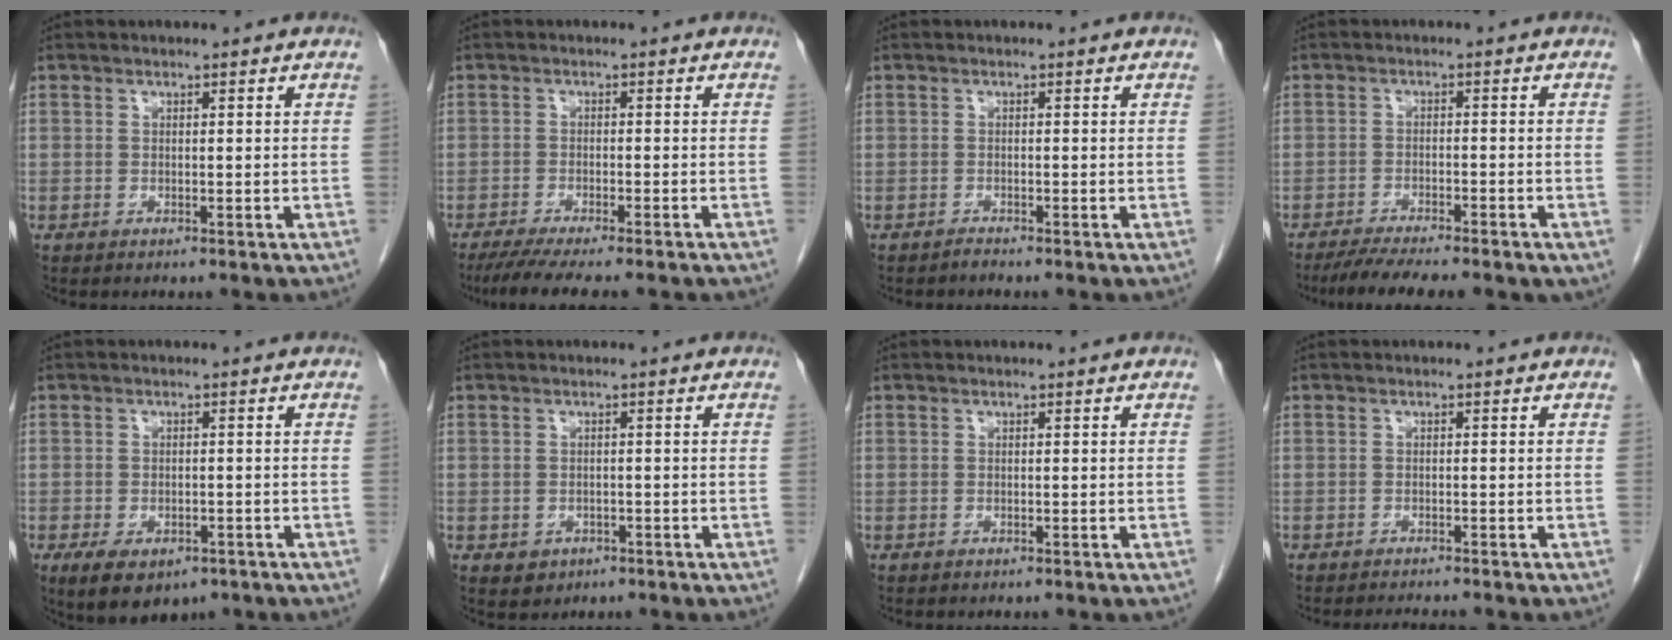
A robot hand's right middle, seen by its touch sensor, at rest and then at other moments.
{"total": 10.3, "force": [-8.7, 0.6, 5.4], "torque": [-0.070, -0.017, -0.129]}
{"total": 0.5, "force": [-0.5, -0.1, 0.0], "torque": [-0.002, -0.002, -0.010]}
{"total": 8.4, "force": [-6.8, 1.3, 4.7], "torque": [-0.071, -0.010, -0.101]}
{"total": 8.3, "force": [-5.2, 4.5, 4.6], "torque": [-0.075, -0.002, -0.075]}
{"total": 2.7, "force": [-1.3, 2.3, 0.8], "torque": [-0.011, 0.004, -0.009]}
{"total": 0.0}
{"total": 2.7, "force": [-2.6, 0.1, 0.8], "torque": [-0.009, -0.007, -0.037]}